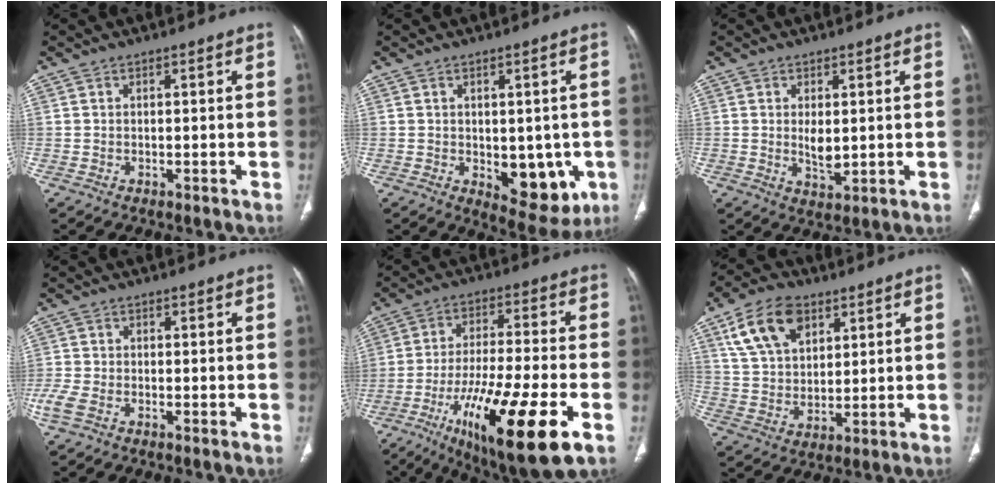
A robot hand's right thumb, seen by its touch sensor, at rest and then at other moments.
{"total": 10.3, "force": [-2.1, 6.0, 8.0], "torque": [-0.060, -0.011, -0.013]}
{"total": 3.9, "force": [0.4, 2.0, 3.3], "torque": [-0.050, -0.012, 0.015]}
{"total": 4.0, "force": [-2.0, 2.0, 2.8], "torque": [-0.081, 0.002, -0.045]}
{"total": 22.1, "force": [-9.4, 5.3, 19.4], "torque": [-0.337, 0.012, -0.148]}
{"total": 13.2, "force": [6.5, 8.2, 8.1], "torque": [-0.130, -0.014, 0.125]}